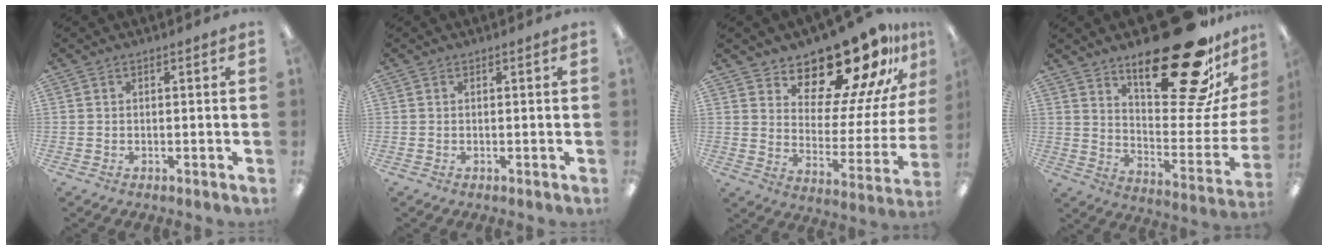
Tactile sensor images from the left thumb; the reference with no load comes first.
{"total": 0.0}
{"total": 18.7, "force": [16.0, 6.1, 7.3], "torque": [-0.108, -0.127, 0.268]}
{"total": 29.3, "force": [19.2, 10.2, 19.6], "torque": [-0.258, -0.131, 0.311]}